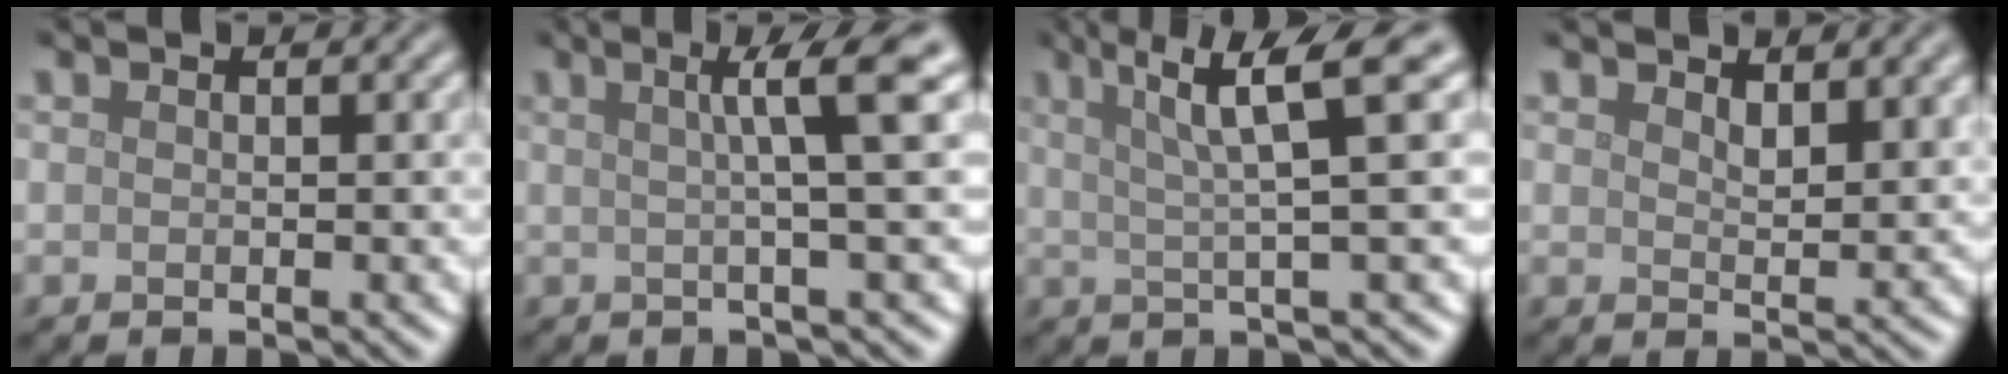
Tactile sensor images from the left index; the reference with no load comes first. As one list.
[{"total": 5.3, "force": [1.3, 0.7, 5.1], "torque": [-0.071, 0.015, 0.018]}, {"total": 6.5, "force": [2.7, 0.8, 5.9], "torque": [-0.095, 0.015, 0.044]}, {"total": 2.8, "force": [2.0, 1.0, 1.7], "torque": [-0.027, -0.004, 0.037]}]